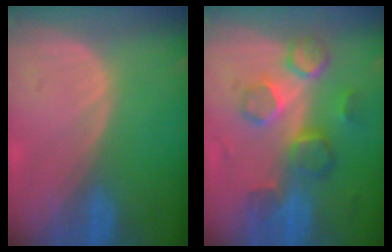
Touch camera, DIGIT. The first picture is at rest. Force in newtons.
{"total": 8.7, "press": 8.0, "slide": 3.5}